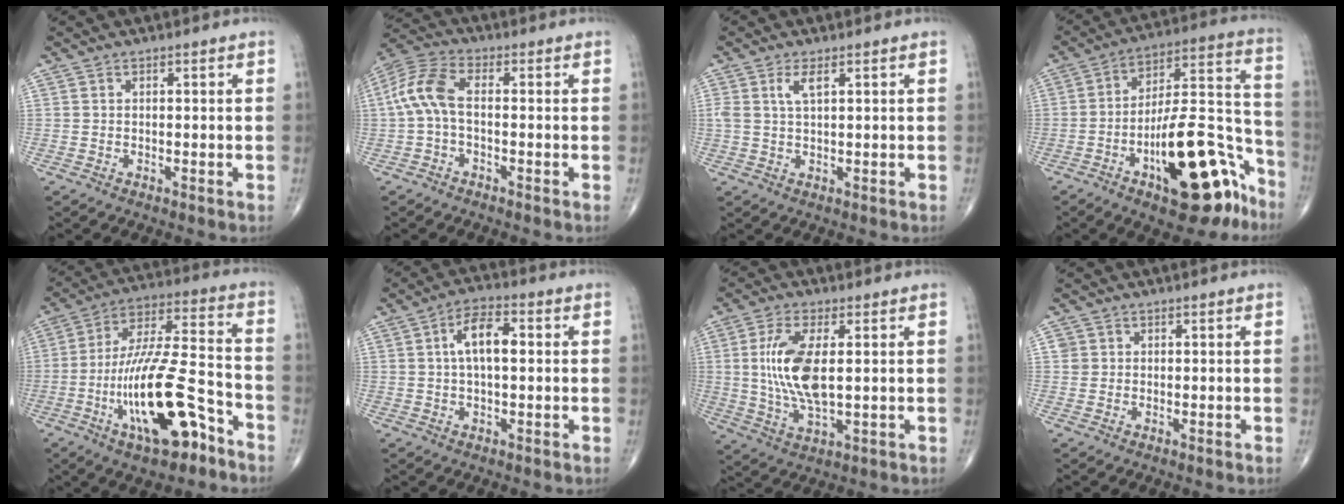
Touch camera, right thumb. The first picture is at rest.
{"total": 8.0, "force": [-0.5, 3.9, 6.9], "torque": [-0.161, 0.028, -0.019]}
{"total": 2.9, "force": [1.2, 0.9, 2.5], "torque": [-0.056, -0.001, 0.029]}
{"total": 22.8, "force": [-11.7, 8.5, 17.6], "torque": [-0.209, 0.097, -0.172]}
{"total": 20.3, "force": [-8.8, 6.8, 17.0], "torque": [-0.312, 0.058, -0.144]}
{"total": 7.6, "force": [1.1, 3.4, 6.6], "torque": [-0.114, 0.016, 0.014]}
{"total": 11.7, "force": [1.3, 4.7, 10.6], "torque": [-0.220, -0.013, 0.030]}
{"total": 1.5, "force": [0.4, 1.5, 0.2], "torque": [0.009, 0.001, 0.004]}